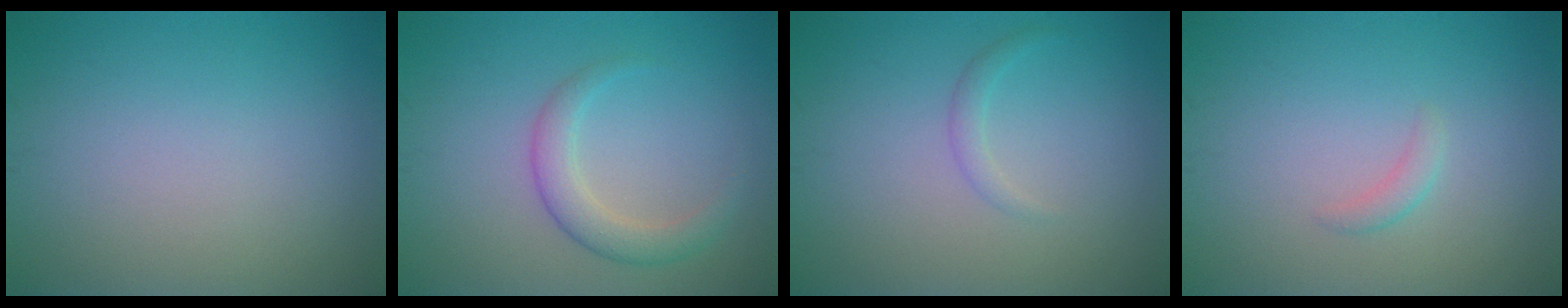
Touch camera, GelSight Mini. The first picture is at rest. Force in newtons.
{"total": 2.8, "press": 2.8, "slide": 0.1}
{"total": 1.0, "press": 1.0, "slide": 0.1}
{"total": 1.0, "press": 1.0, "slide": 0.0}